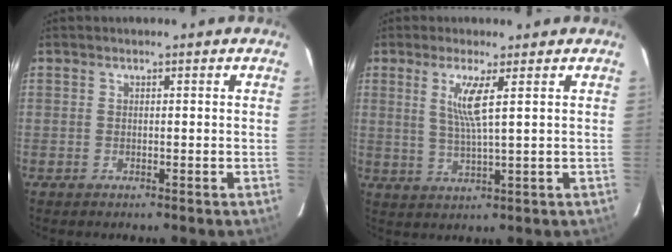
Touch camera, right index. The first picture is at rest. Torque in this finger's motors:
{"motor_torque": [0.09, 0.03, 0.37, 0.09]}